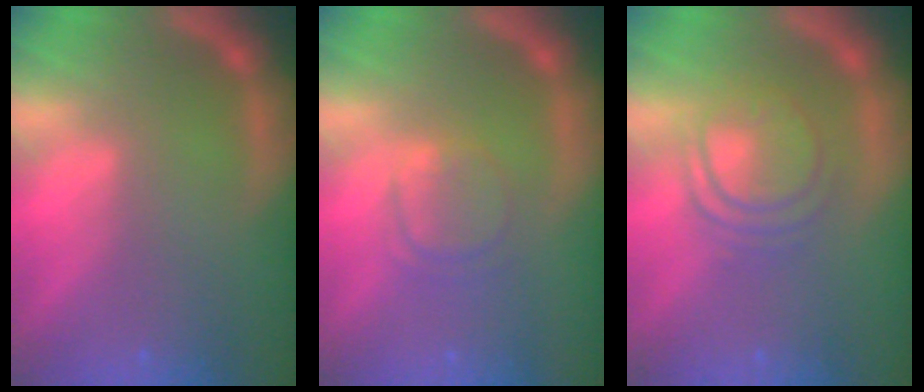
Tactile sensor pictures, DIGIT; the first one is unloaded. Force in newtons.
{"total": 3.0}
{"total": 5.0}